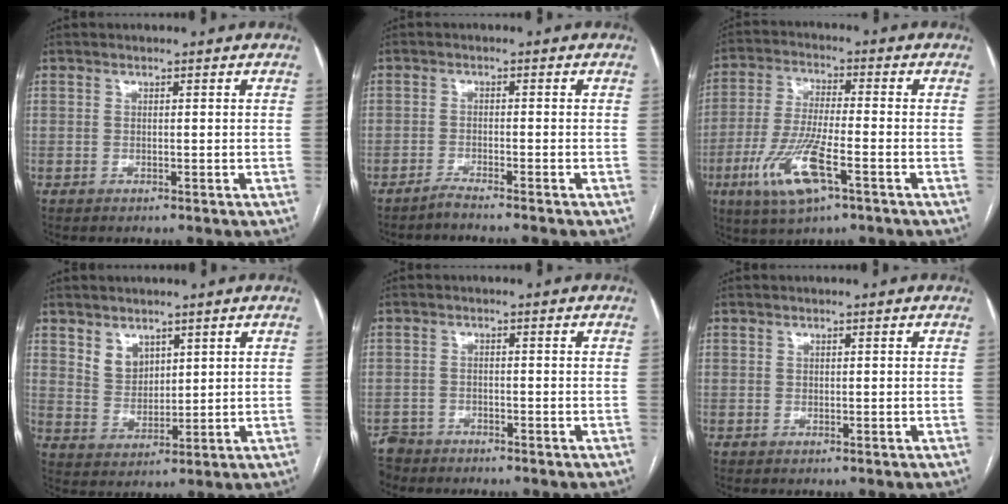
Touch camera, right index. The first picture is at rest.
{"total": 3.1, "force": [-2.8, -0.9, 1.0], "torque": [-0.014, -0.001, -0.046]}
{"total": 11.1, "force": [-4.9, 2.1, 9.8], "torque": [-0.207, -0.016, -0.089]}
{"total": 4.5, "force": [2.8, 3.1, 1.7], "torque": [-0.035, 0.004, 0.066]}
{"total": 3.4, "force": [-3.0, 1.4, -0.5], "torque": [0.004, -0.003, -0.057]}
{"total": 0.0}